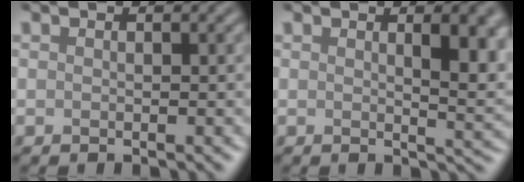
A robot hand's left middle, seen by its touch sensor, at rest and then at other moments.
{"total": 4.8, "force": [1.4, 1.6, 4.3], "torque": [-0.045, 0.000, 0.023]}